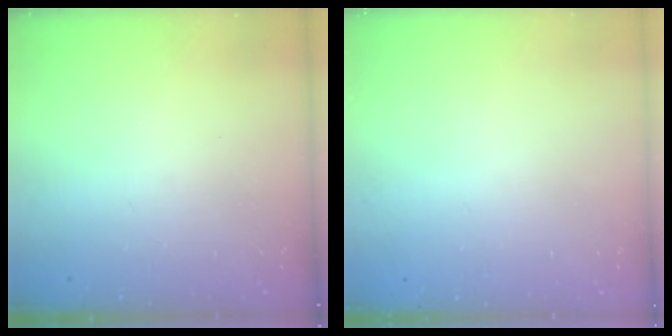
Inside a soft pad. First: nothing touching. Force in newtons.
{"total": 0.0}